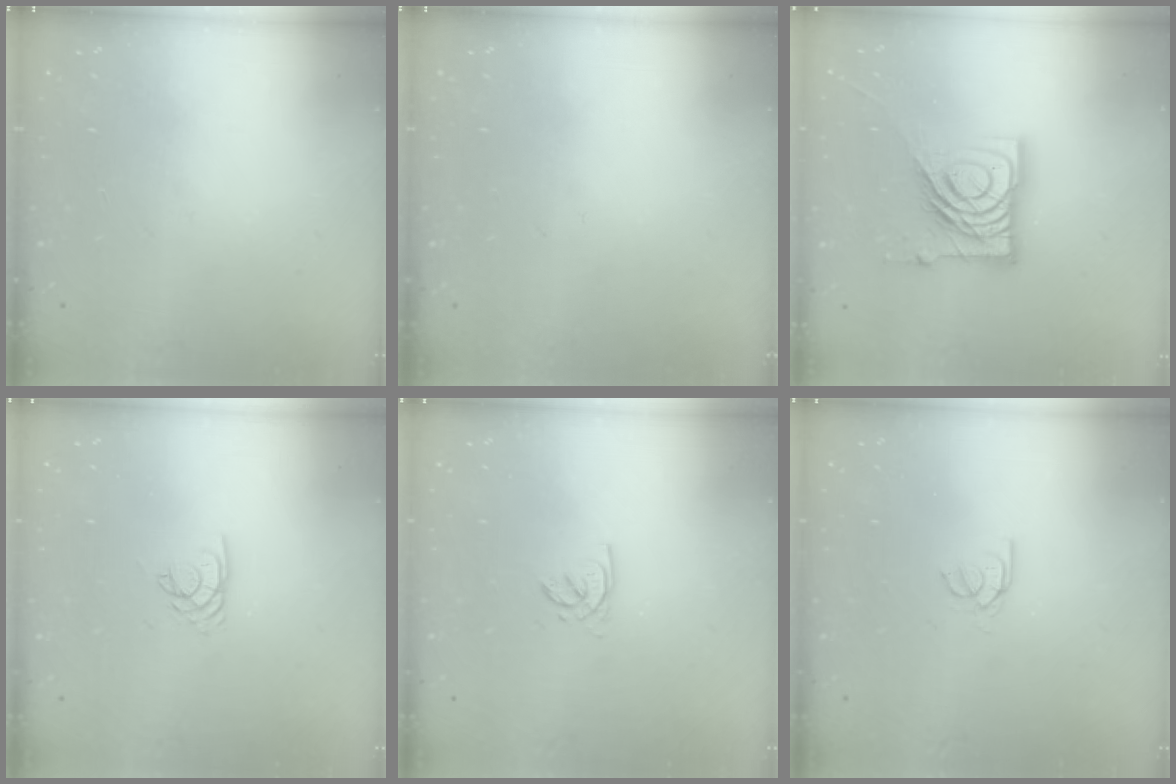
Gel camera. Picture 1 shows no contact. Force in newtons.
{"total": 0.0}
{"total": 15.9, "press": 15.8, "slide": 1.4}
{"total": 2.1, "press": 2.1, "slide": 0.1}
{"total": 2.2, "press": 2.2, "slide": 0.2}
{"total": 2.6, "press": 2.6, "slide": 0.2}